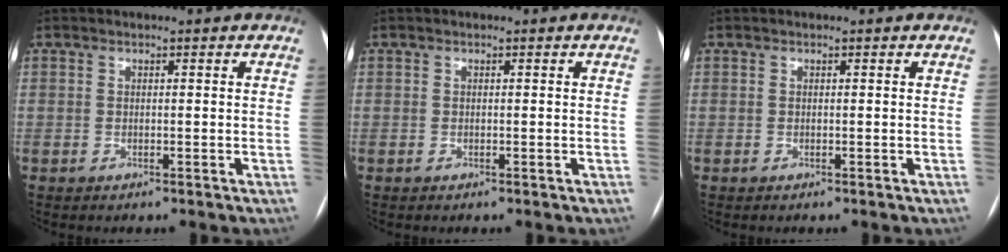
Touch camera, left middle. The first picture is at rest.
{"total": 0.0}
{"total": 0.0}